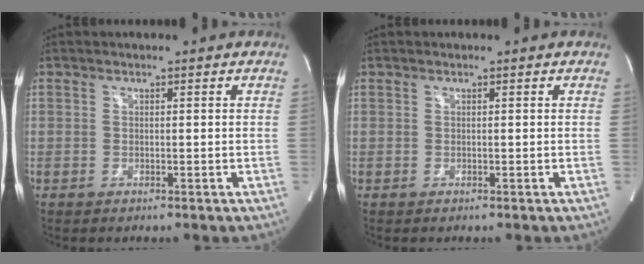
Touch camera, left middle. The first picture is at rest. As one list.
[{"total": 0.0}]